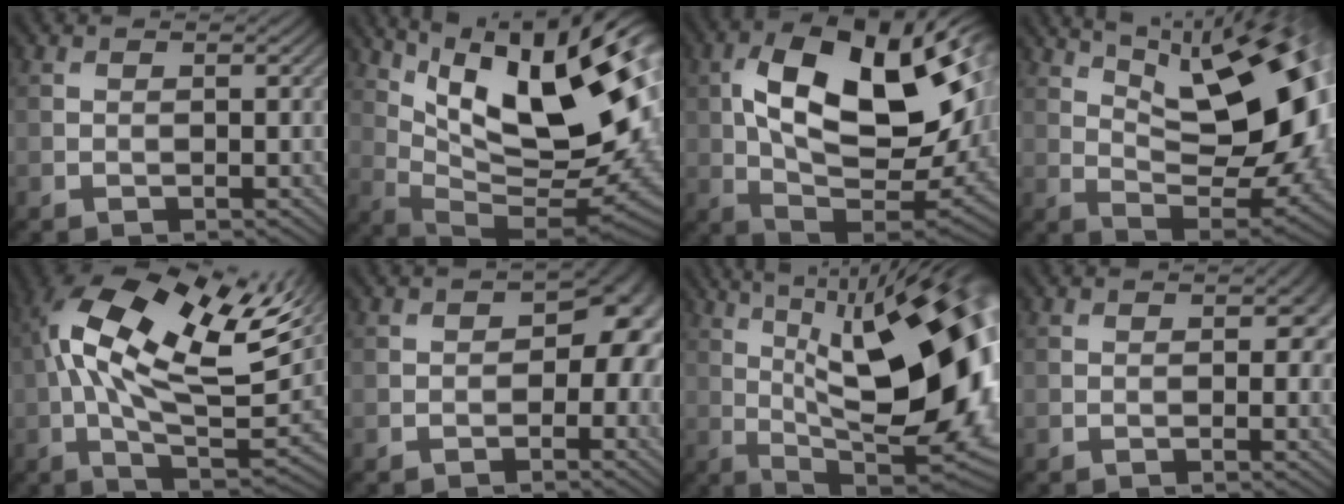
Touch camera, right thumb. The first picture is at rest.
{"total": 19.5, "force": [7.4, 7.7, 16.3], "torque": [-0.257, 0.016, 0.124]}
{"total": 18.5, "force": [4.2, 9.5, 15.3], "torque": [-0.269, 0.004, 0.070]}
{"total": 16.4, "force": [6.3, 6.9, 13.5], "torque": [-0.198, 0.013, 0.092]}
{"total": 17.6, "force": [5.5, 8.1, 14.7], "torque": [-0.292, 0.012, 0.095]}
{"total": 6.2, "force": [-0.5, 4.3, 4.5], "torque": [-0.050, -0.019, -0.004]}
{"total": 19.9, "force": [3.3, 7.5, 18.1], "torque": [-0.259, 0.011, 0.050]}
{"total": 1.8, "force": [0.2, 1.3, 1.3], "torque": [-0.010, -0.009, 0.010]}